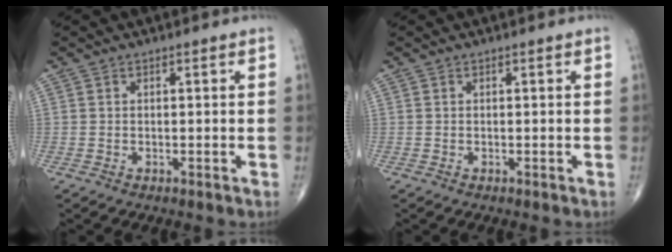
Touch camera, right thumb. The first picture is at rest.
{"total": 0.0}